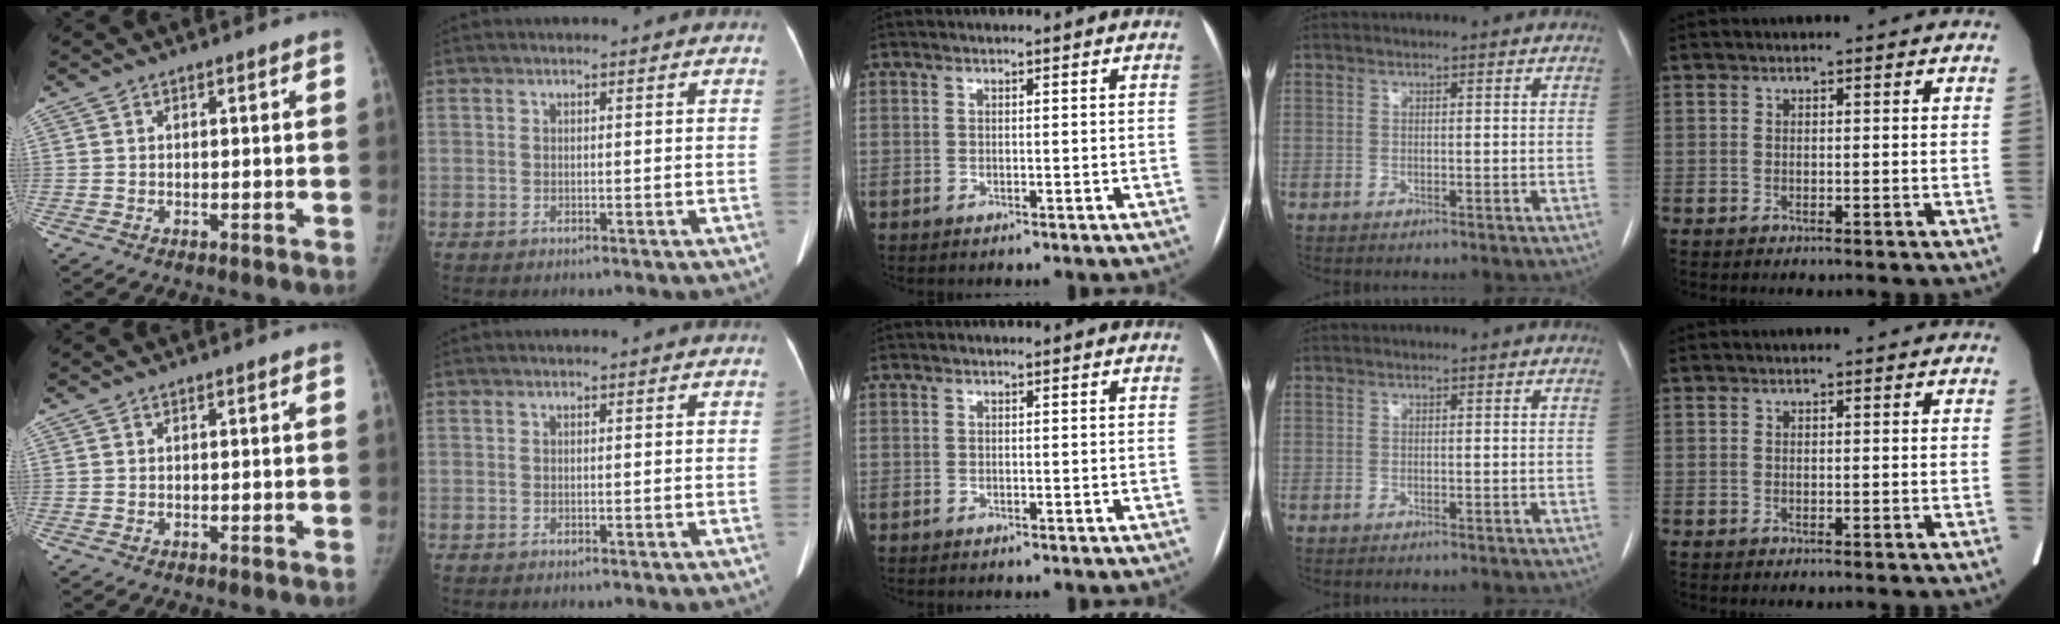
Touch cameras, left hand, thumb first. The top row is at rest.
{}